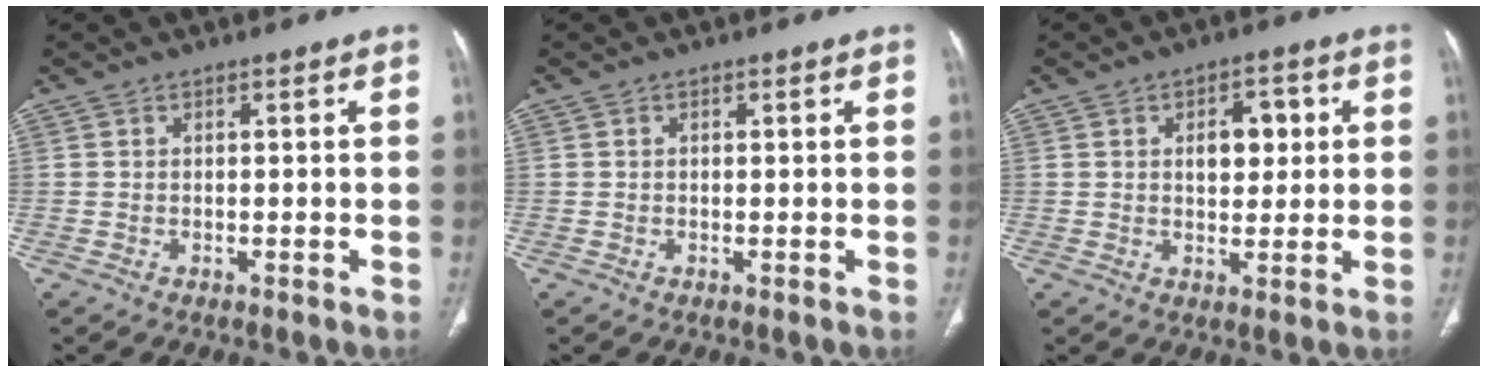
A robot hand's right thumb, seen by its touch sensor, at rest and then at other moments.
{"total": 0.0}
{"total": 6.6, "force": [1.5, 4.0, 5.0], "torque": [-0.044, 0.001, 0.022]}